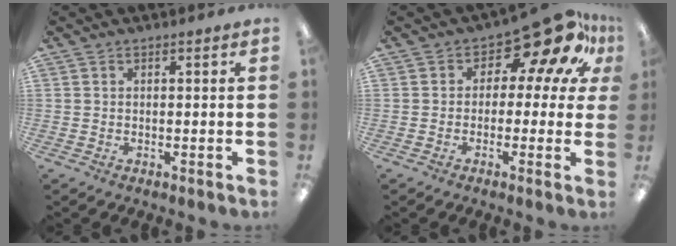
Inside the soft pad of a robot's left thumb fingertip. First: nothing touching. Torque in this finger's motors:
{"motor_torque": [0.08, 0.31, -0.10, 0.00, 0.00]}